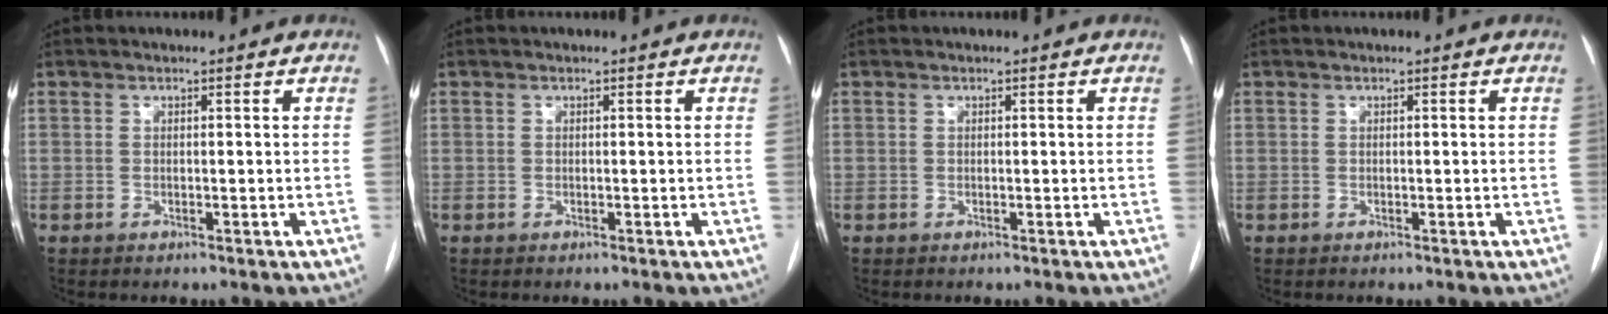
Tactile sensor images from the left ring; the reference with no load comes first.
{"total": 0.0}
{"total": 0.0}
{"total": 0.0}